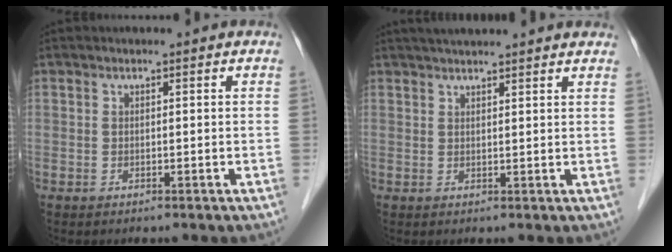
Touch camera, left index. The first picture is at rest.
{"total": 9.7, "force": [8.8, 0.7, 4.2], "torque": [-0.059, 0.030, 0.105]}